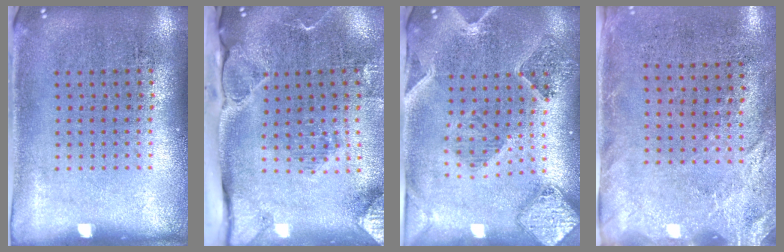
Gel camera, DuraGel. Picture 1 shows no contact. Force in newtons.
{"total": 3.0, "press": 2.3, "slide": 1.9}
{"total": 1.4, "press": 1.4, "slide": 0.4}
{"total": 2.6, "press": 2.1, "slide": 1.5}